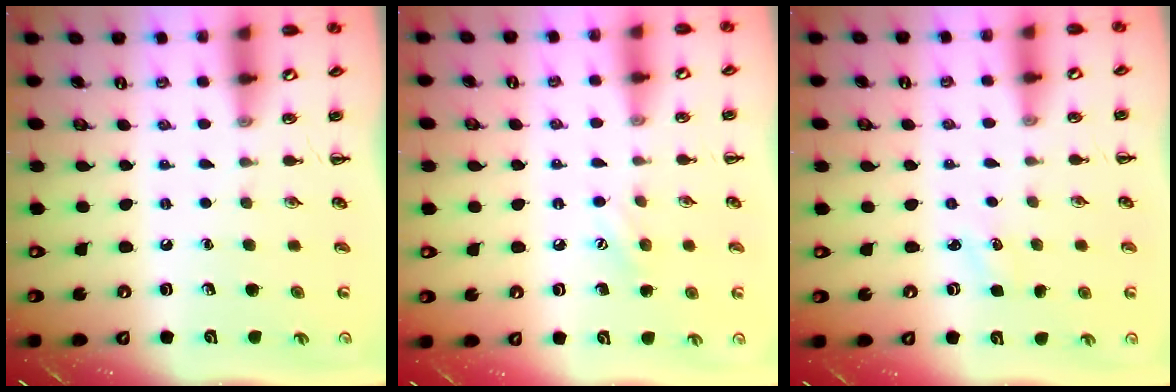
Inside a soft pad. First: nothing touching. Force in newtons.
{"total": 6.2, "press": 6.0, "slide": 1.5}
{"total": 1.8, "press": 1.7, "slide": 0.5}